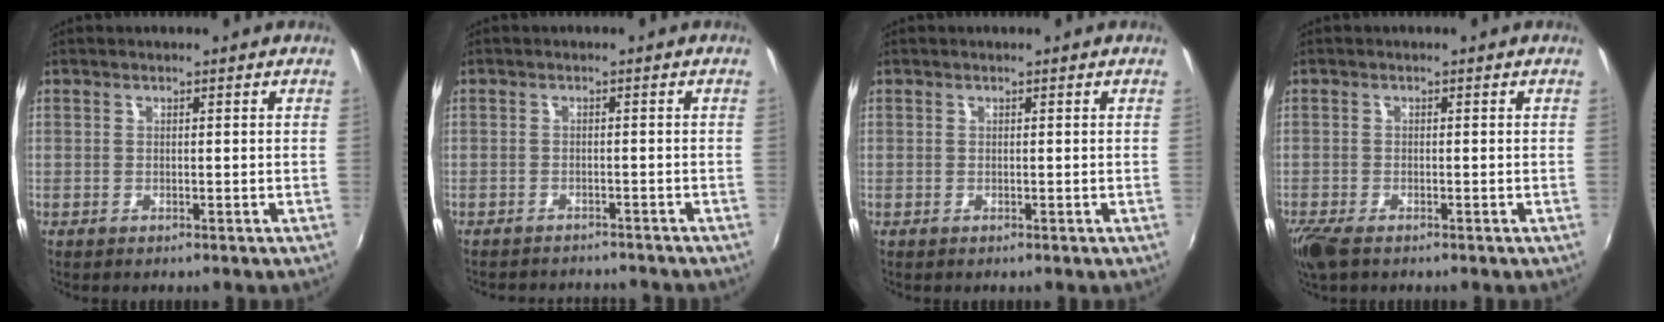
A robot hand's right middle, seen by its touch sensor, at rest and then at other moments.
{"total": 6.9, "force": [-6.5, 1.5, 1.9], "torque": [-0.051, -0.009, -0.088]}
{"total": 0.0}
{"total": 4.2, "force": [-3.1, 1.4, 2.6], "torque": [-0.064, -0.017, -0.061]}